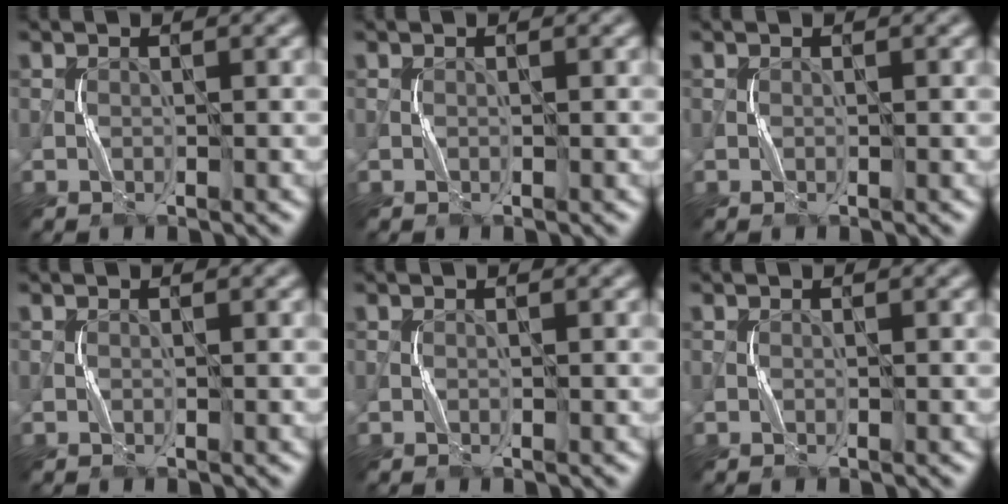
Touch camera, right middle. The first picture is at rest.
{"total": 0.0}
{"total": 0.0}
{"total": 0.0}
{"total": 0.0}
{"total": 0.0}